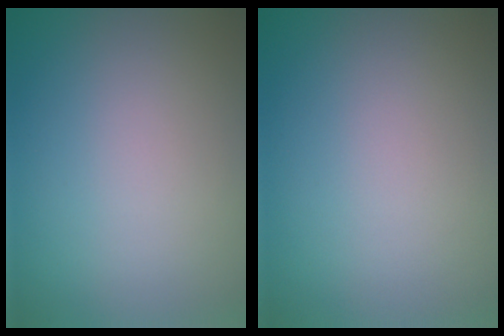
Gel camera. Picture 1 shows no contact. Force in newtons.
{"total": 0.0}